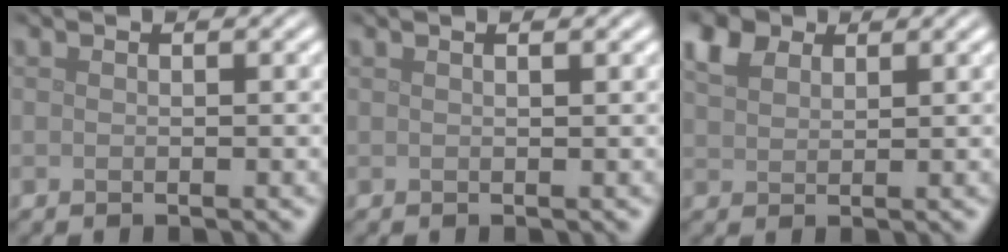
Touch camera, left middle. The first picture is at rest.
{"total": 1.5, "force": [0.9, 0.5, 1.0], "torque": [-0.008, -0.002, 0.001]}
{"total": 3.3, "force": [2.3, 1.8, 1.5], "torque": [-0.039, 0.012, 0.046]}